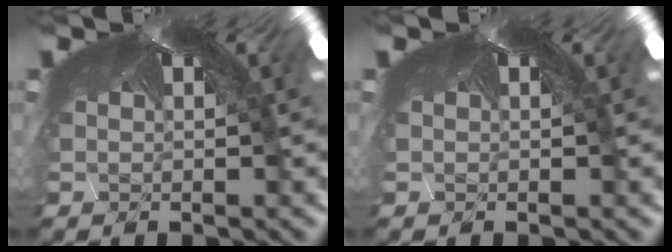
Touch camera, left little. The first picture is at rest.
{"total": 0.0}